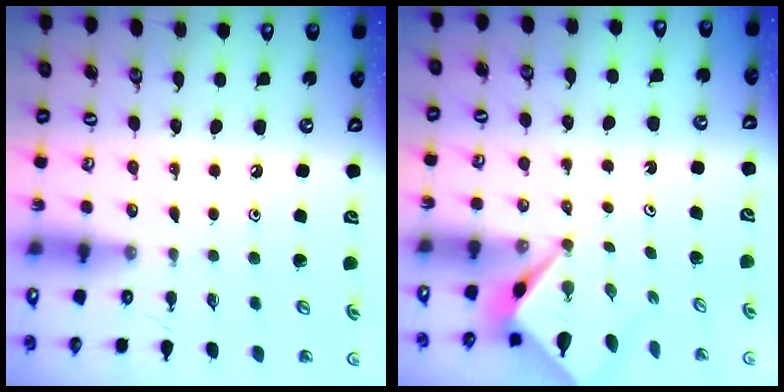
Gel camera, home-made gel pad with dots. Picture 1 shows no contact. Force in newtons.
{"total": 2.5, "press": 2.5, "slide": 0.1}